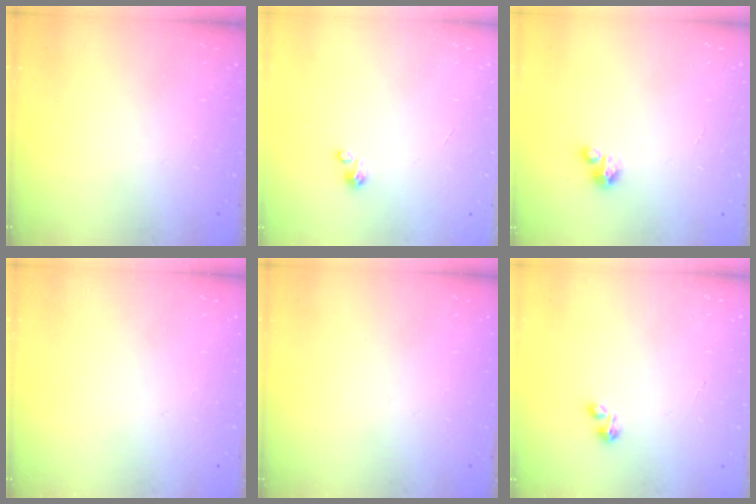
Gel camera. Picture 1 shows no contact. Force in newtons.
{"total": 1.2, "press": 1.1, "slide": 0.1}
{"total": 2.8, "press": 2.8, "slide": 0.2}
{"total": 0.0}
{"total": 0.0}
{"total": 1.5, "press": 1.5, "slide": 0.3}